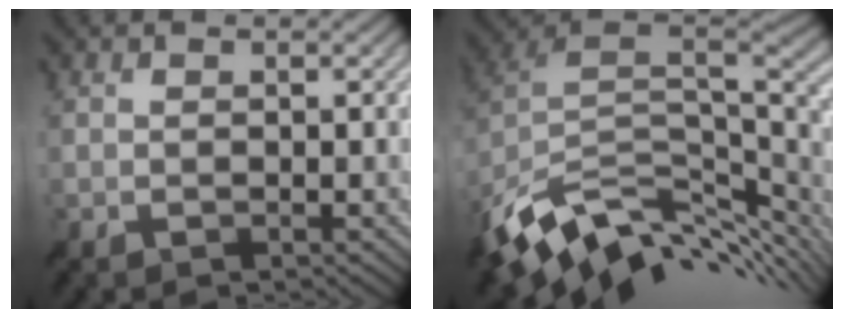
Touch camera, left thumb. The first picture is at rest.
{"total": 14.2, "force": [-5.1, 7.8, 10.7], "torque": [-0.238, -0.010, -0.088]}